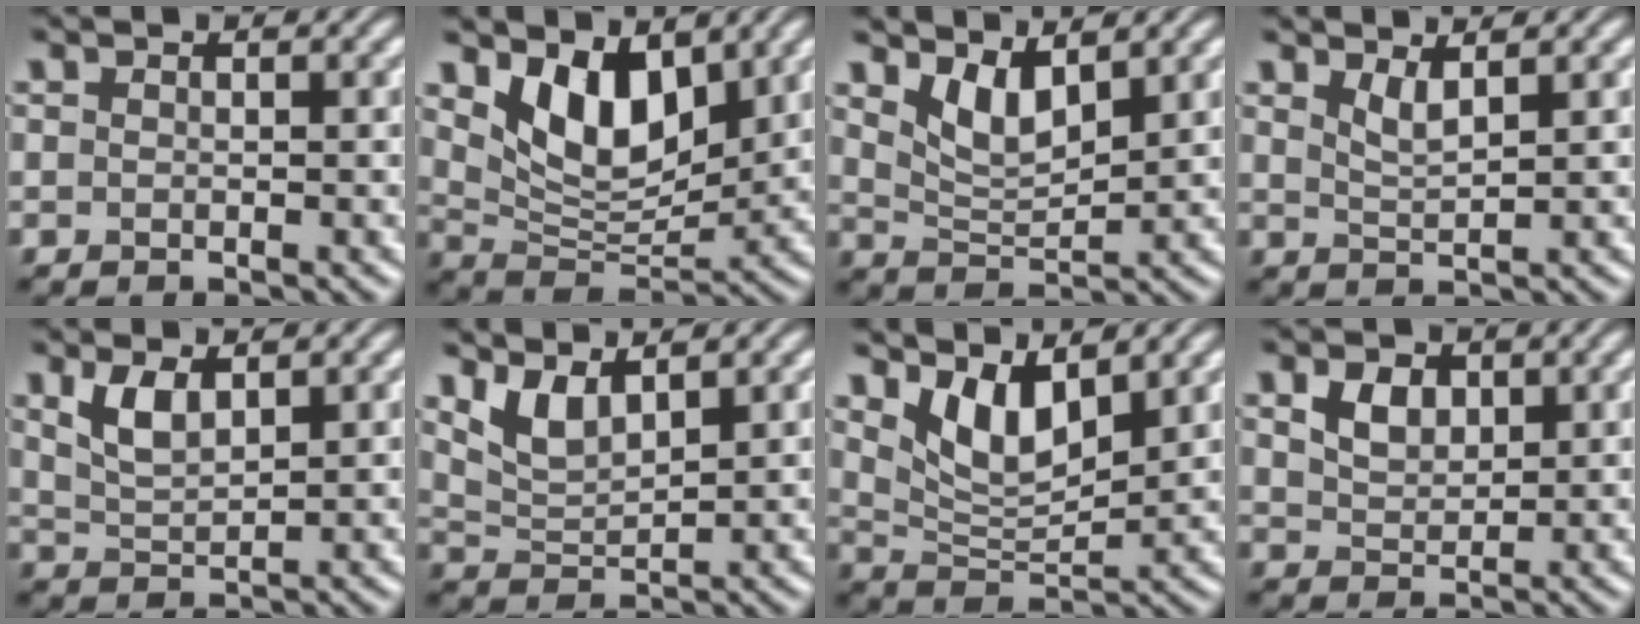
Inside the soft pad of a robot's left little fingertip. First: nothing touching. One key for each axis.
{"total": 6.5, "fx": 3.2, "fy": 3.5, "fz": 4.4, "tx": -0.085, "ty": -0.019, "tz": 0.057}
{"total": 3.8, "fx": 2.2, "fy": 1.5, "fz": 2.6, "tx": -0.059, "ty": -0.010, "tz": 0.047}
{"total": 1.8, "fx": 1.2, "fy": 0.5, "fz": 1.2, "tx": -0.025, "ty": -0.006, "tz": 0.026}
{"total": 2.9, "fx": 1.6, "fy": 1.2, "fz": 2.1, "tx": -0.050, "ty": -0.003, "tz": 0.037}
{"total": 3.4, "fx": 2.3, "fy": 1.2, "fz": 2.2, "tx": -0.053, "ty": -0.008, "tz": 0.052}
{"total": 5.3, "fx": 3.0, "fy": 2.3, "fz": 3.7, "tx": -0.080, "ty": -0.015, "tz": 0.057}
{"total": 2.7, "fx": 1.3, "fy": 1.8, "fz": 1.6, "tx": -0.035, "ty": 0.001, "tz": 0.027}